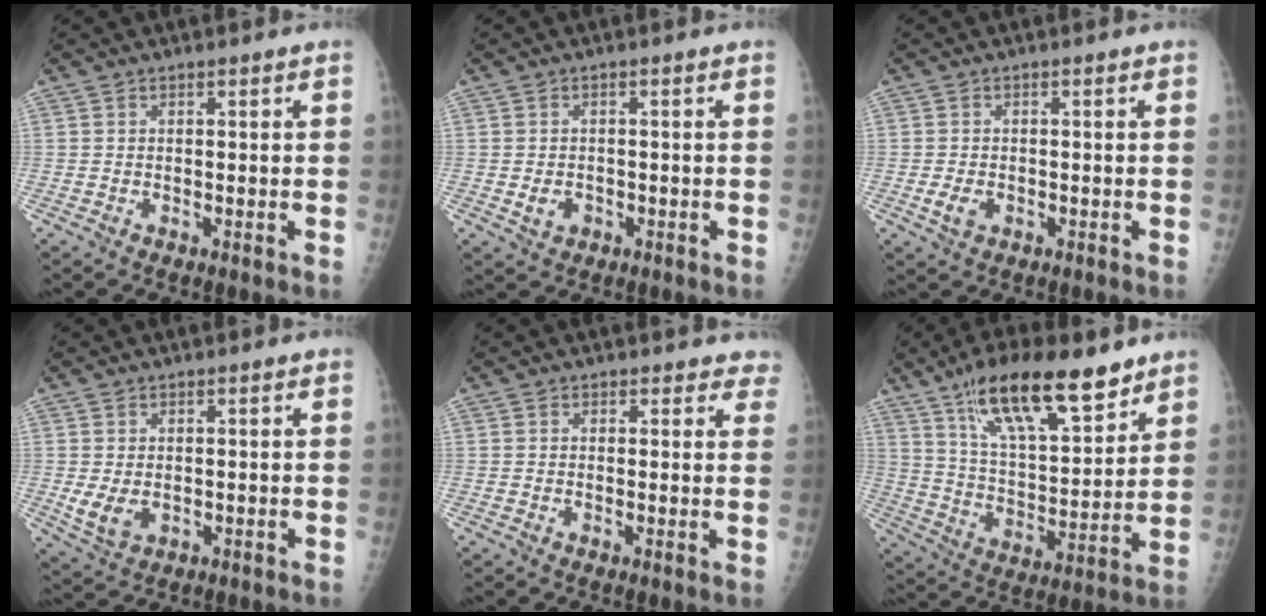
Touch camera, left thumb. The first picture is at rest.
{"total": 2.7, "force": [-0.7, 2.2, 1.4], "torque": [-0.019, 0.002, -0.005]}
{"total": 2.7, "force": [-0.8, 1.9, 1.8], "torque": [-0.034, -0.001, -0.012]}
{"total": 4.5, "force": [-0.3, 3.2, 3.1], "torque": [-0.056, -0.012, 0.006]}
{"total": 3.7, "force": [3.1, 2.0, 0.0], "torque": [0.040, -0.013, 0.013]}
{"total": 20.7, "force": [13.6, 7.0, 14.0], "torque": [-0.209, -0.053, 0.236]}